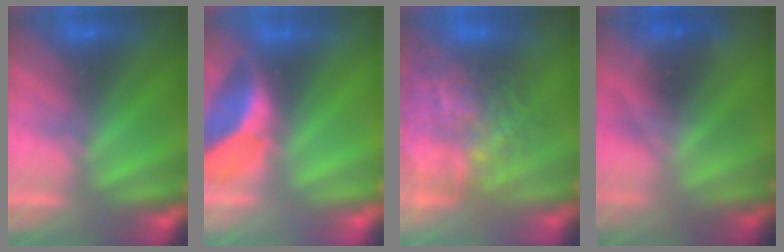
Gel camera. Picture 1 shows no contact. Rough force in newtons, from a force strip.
{"total": 2.3}
{"total": 11.8}
{"total": 2.1}